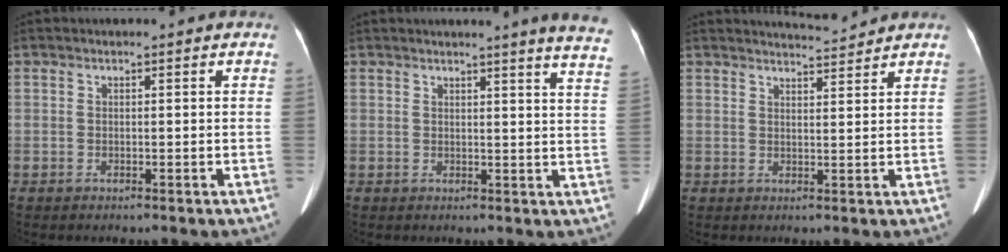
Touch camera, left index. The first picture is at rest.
{"total": 10.1, "force": [9.1, -1.2, 4.2], "torque": [-0.043, -0.064, 0.074]}
{"total": 3.6, "force": [3.5, -0.5, -0.1], "torque": [-0.006, -0.001, 0.055]}